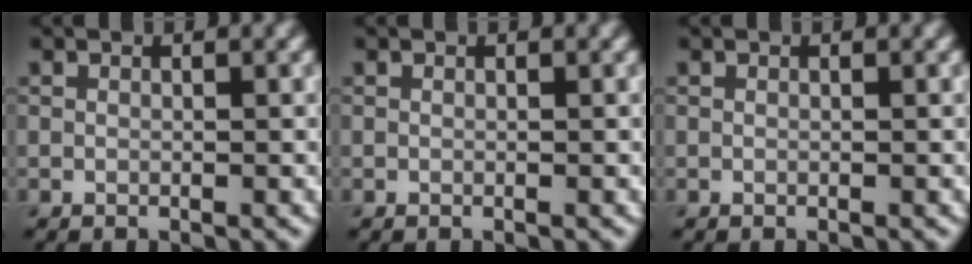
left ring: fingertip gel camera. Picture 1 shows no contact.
{"total": 0.0}
{"total": 0.0}